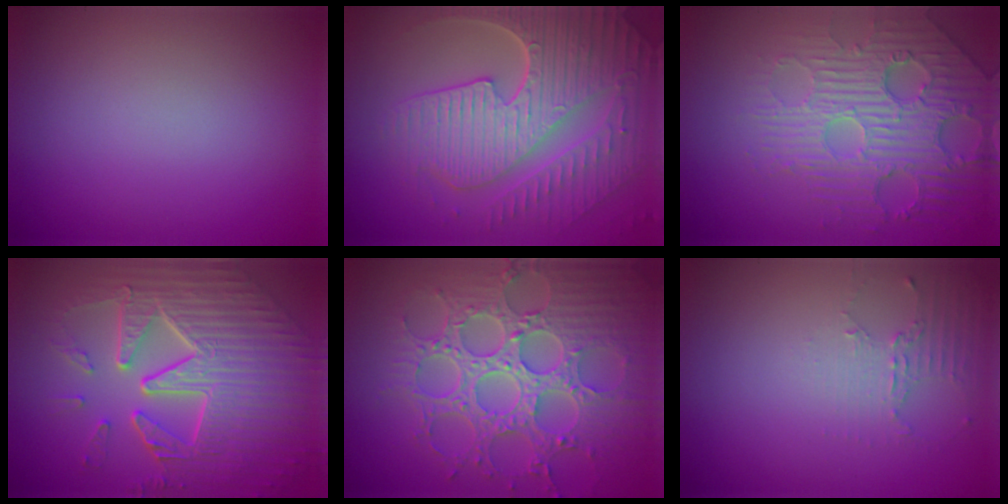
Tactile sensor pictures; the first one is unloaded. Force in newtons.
{"total": 9.9, "press": 6.5, "slide": 7.4}
{"total": 5.9, "press": 4.9, "slide": 3.4}
{"total": 9.8, "press": 6.7, "slide": 7.2}
{"total": 8.7, "press": 6.5, "slide": 5.8}
{"total": 2.1, "press": 1.5, "slide": 1.5}